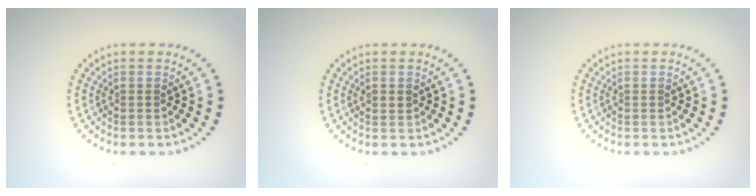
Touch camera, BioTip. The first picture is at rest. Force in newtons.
{"total": 1.1, "press": 1.1, "slide": 0.1}
{"total": 0.0}